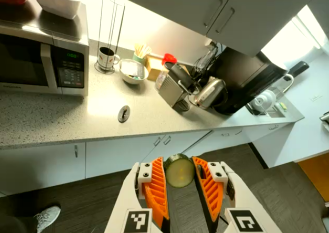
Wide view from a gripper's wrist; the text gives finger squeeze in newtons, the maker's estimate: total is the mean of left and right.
{"total": 8.4, "left": 7.8, "right": 9.0}